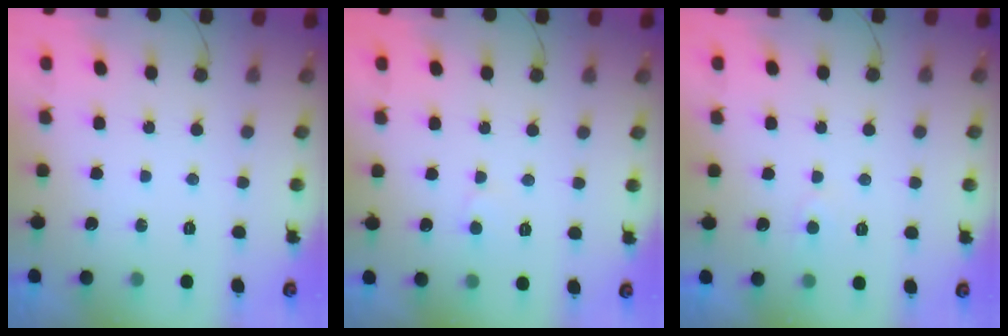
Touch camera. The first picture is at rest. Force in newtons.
{"total": 4.3, "press": 4.2, "slide": 0.4}
{"total": 4.4, "press": 4.4, "slide": 0.3}